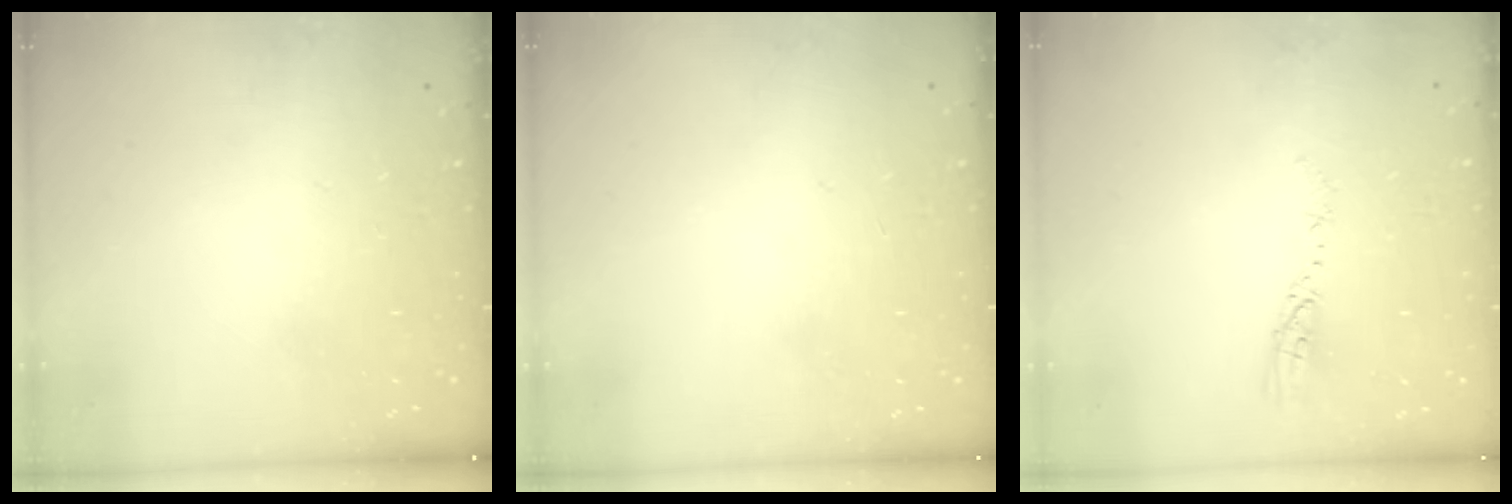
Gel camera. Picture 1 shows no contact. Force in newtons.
{"total": 1.0, "press": 0.0, "slide": 1.0}
{"total": 4.0, "press": 3.9, "slide": 0.5}